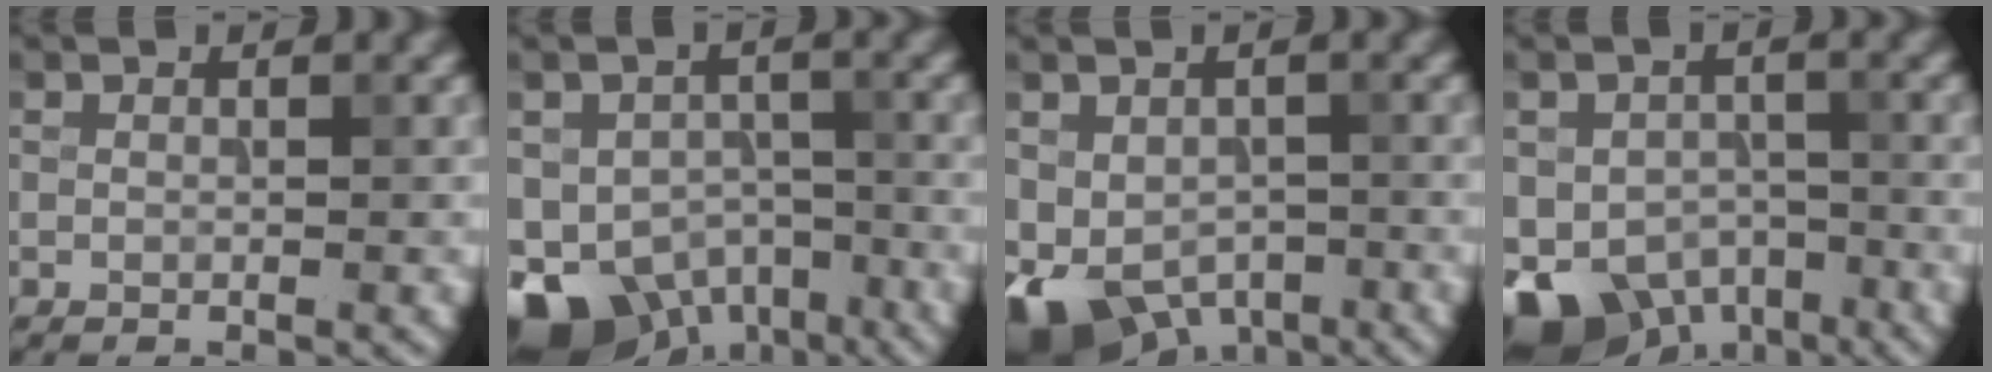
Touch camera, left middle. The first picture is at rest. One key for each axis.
{"total": 10.4, "fx": -6.3, "fy": 6.3, "fz": 5.3, "tx": -0.090, "ty": -0.025, "tz": -0.101}
{"total": 8.5, "fx": -3.5, "fy": 5.9, "fz": 5.1, "tx": -0.089, "ty": -0.030, "tz": -0.047}
{"total": 7.8, "fx": -4.0, "fy": 5.4, "fz": 4.0, "tx": -0.067, "ty": -0.023, "tz": -0.068}